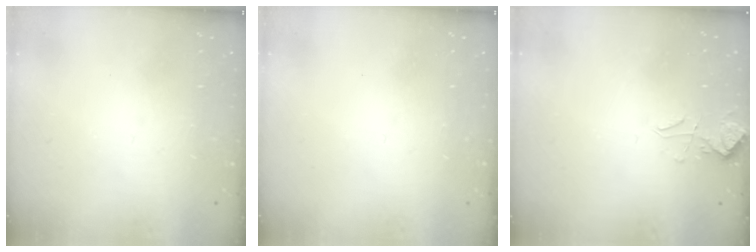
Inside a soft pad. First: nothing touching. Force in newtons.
{"total": 0.0}
{"total": 2.8, "press": 2.8, "slide": 0.5}